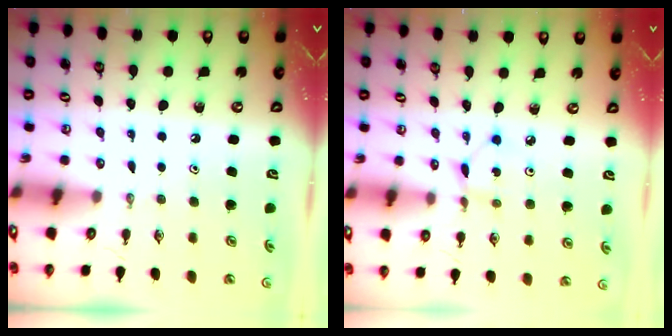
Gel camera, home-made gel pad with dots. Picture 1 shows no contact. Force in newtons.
{"total": 2.0, "press": 2.0, "slide": 0.2}